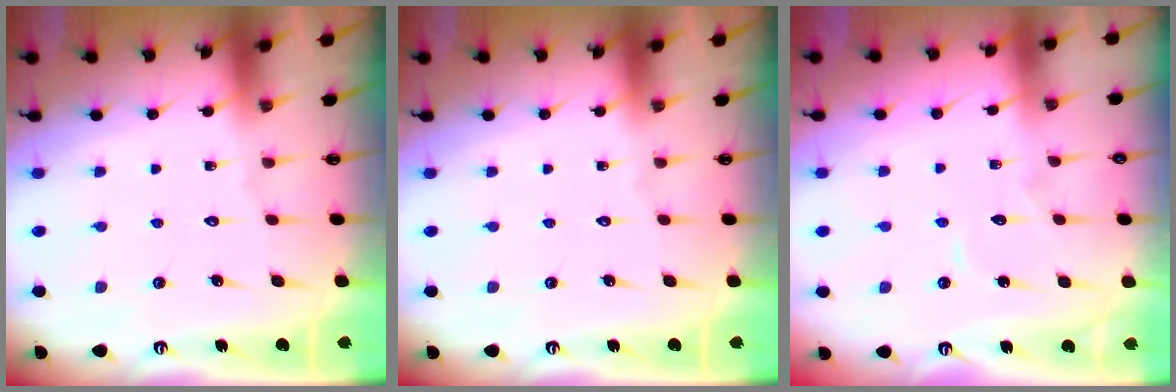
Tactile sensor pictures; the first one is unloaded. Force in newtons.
{"total": 0.0}
{"total": 4.6, "press": 4.6, "slide": 0.1}